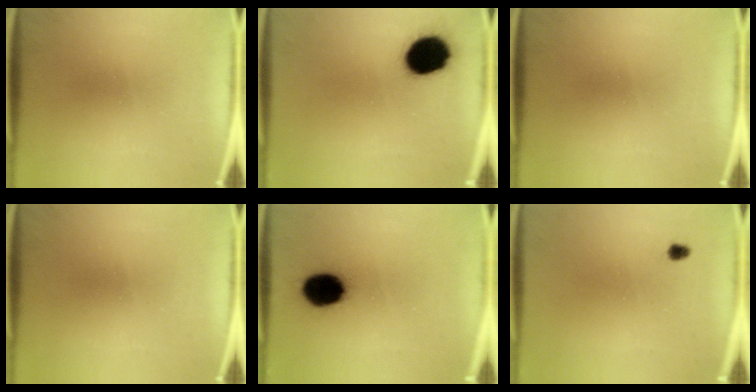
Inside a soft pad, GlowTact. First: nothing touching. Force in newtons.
{"total": 13.2}
{"total": 0.0}
{"total": 0.0}
{"total": 12.7}
{"total": 1.5}